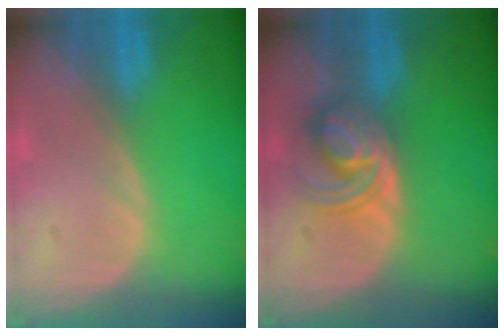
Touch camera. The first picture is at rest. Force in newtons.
{"total": 5.6, "press": 5.5, "slide": 0.8}